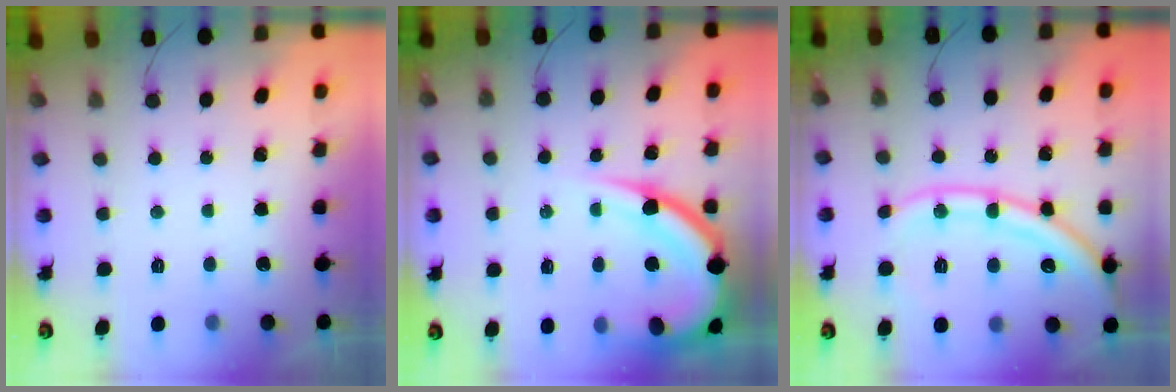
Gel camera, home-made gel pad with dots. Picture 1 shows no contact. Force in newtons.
{"total": 15.4, "press": 15.3, "slide": 1.8}
{"total": 15.9, "press": 15.8, "slide": 2.0}